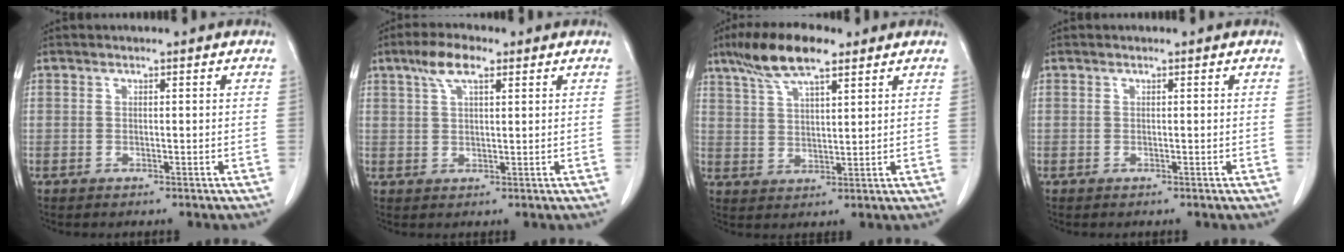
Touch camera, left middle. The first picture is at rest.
{"total": 5.2, "force": [3.1, 1.5, 3.9], "torque": [-0.084, 0.014, 0.058]}
{"total": 9.8, "force": [6.9, 2.2, 6.6], "torque": [-0.129, 0.016, 0.125]}
{"total": 0.0}